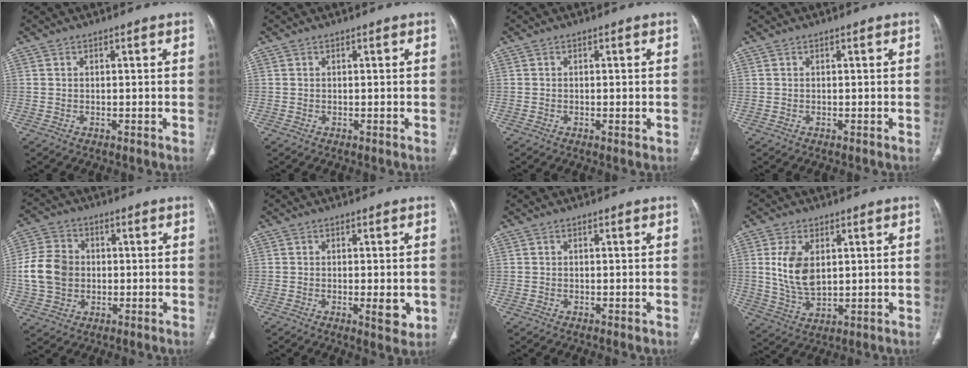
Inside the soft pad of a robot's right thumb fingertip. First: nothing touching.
{"total": 0.0}
{"total": 1.3, "force": [-0.3, 0.5, 1.2], "torque": [-0.017, -0.002, -0.004]}
{"total": 0.0}
{"total": 10.6, "force": [-0.2, 8.7, 6.0], "torque": [-0.101, 0.013, -0.005]}
{"total": 5.1, "force": [-1.1, 1.8, 4.6], "torque": [-0.055, -0.008, -0.011]}
{"total": 0.7, "force": [-0.3, 0.3, 0.5], "torque": [-0.006, -0.001, -0.005]}
{"total": 9.5, "force": [1.8, 5.6, 7.5], "torque": [-0.140, -0.012, 0.047]}